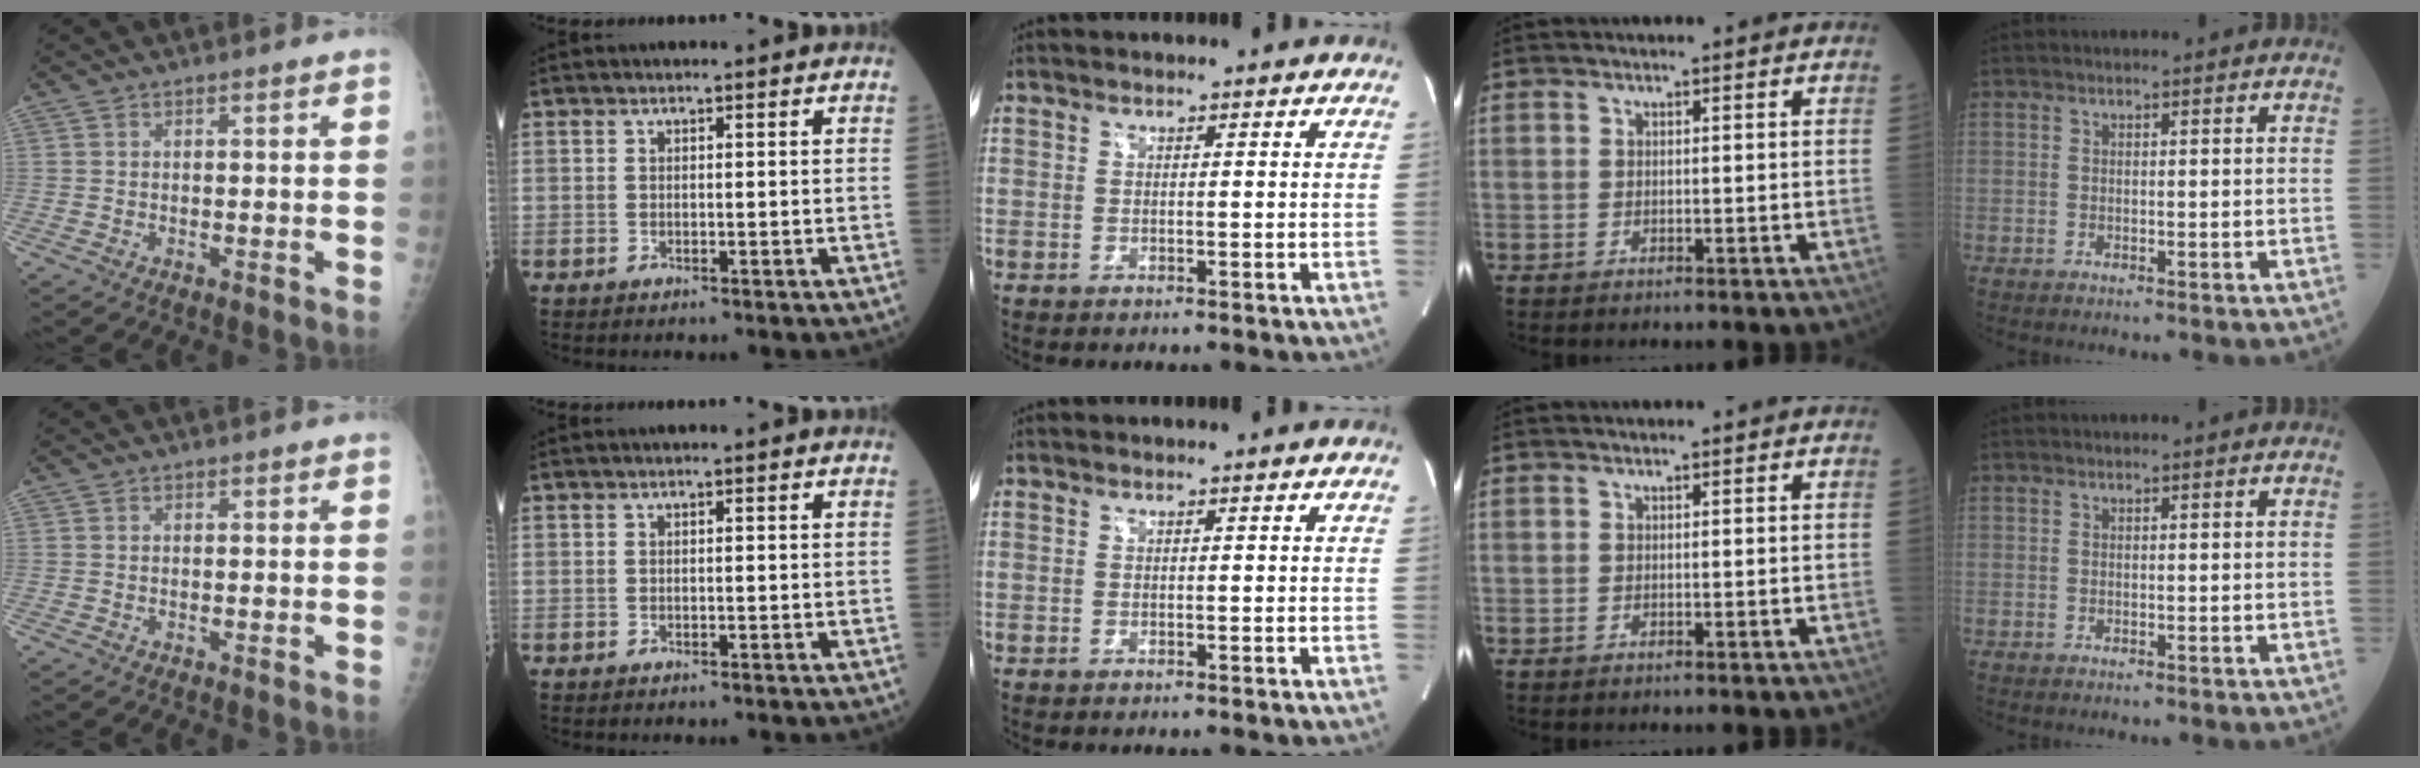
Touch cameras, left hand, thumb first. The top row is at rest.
{}